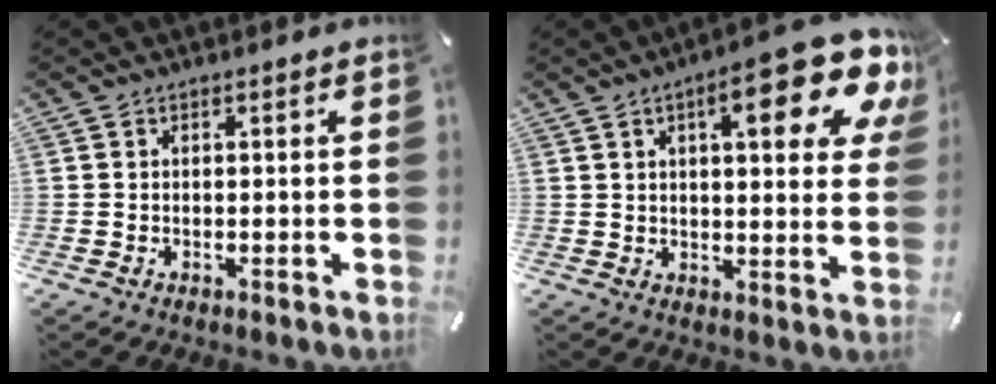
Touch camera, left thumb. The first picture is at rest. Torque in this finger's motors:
{"motor_torque": [2.61, 2.40, 1.51, -1.26, 0.41]}